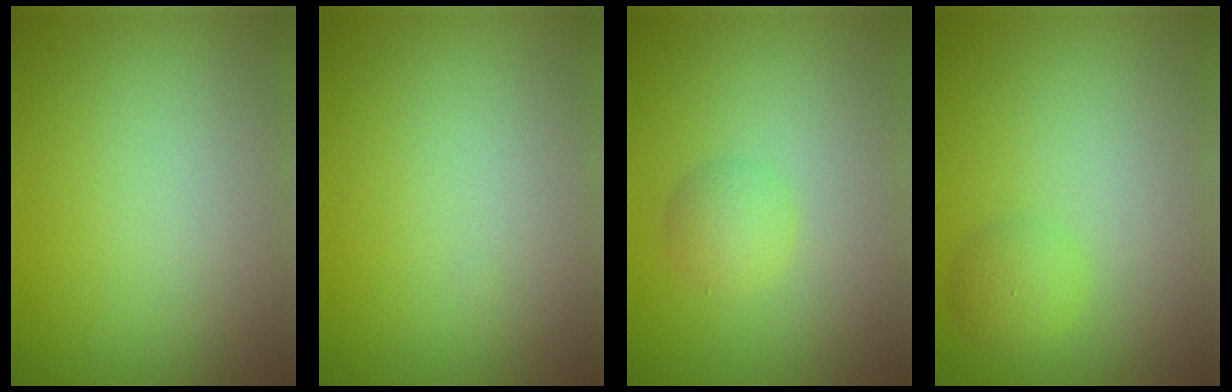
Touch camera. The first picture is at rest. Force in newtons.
{"total": 0.0}
{"total": 1.8, "press": 1.8, "slide": 0.0}
{"total": 1.9, "press": 1.9, "slide": 0.1}